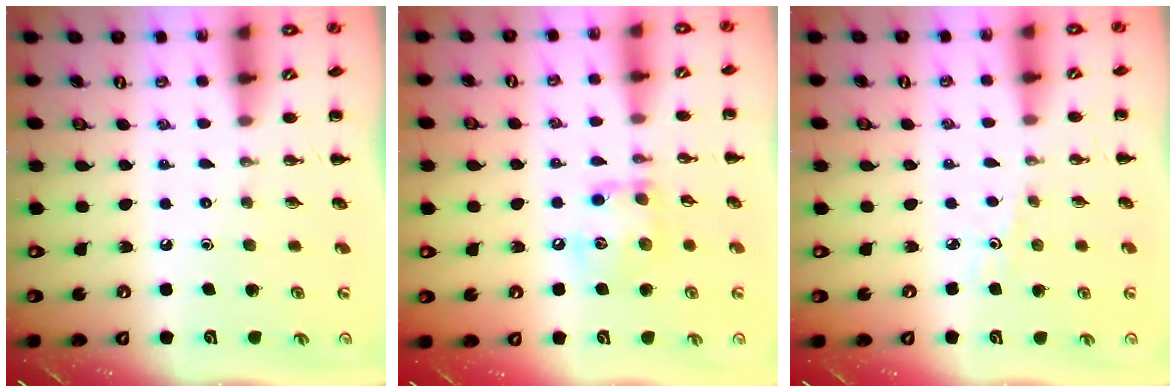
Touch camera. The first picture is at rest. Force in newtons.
{"total": 11.7, "press": 11.6, "slide": 1.5}
{"total": 2.2, "press": 2.1, "slide": 0.7}